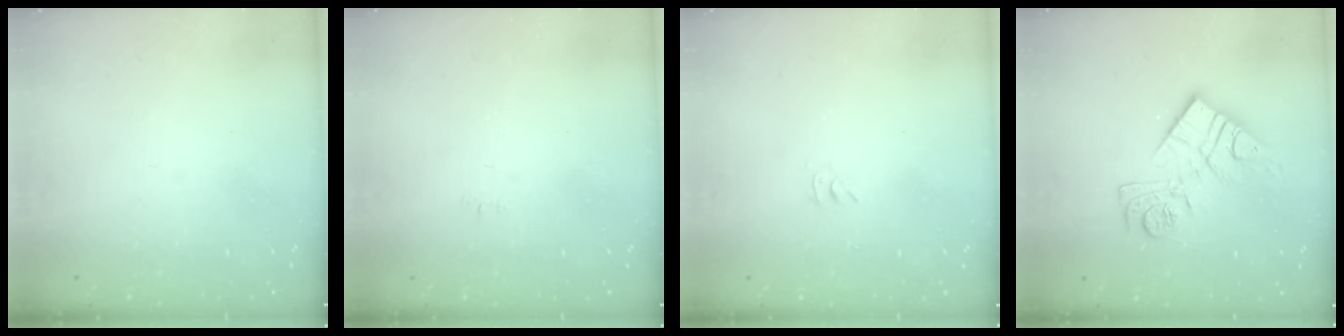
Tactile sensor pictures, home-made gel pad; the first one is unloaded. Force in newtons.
{"total": 2.5, "press": 2.5, "slide": 0.3}
{"total": 2.8, "press": 2.8, "slide": 0.4}
{"total": 13.5, "press": 13.5, "slide": 0.8}